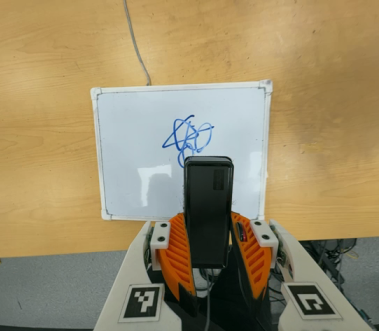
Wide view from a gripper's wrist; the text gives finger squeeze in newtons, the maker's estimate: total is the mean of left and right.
{"total": 5.8, "left": 3.7, "right": 7.9}